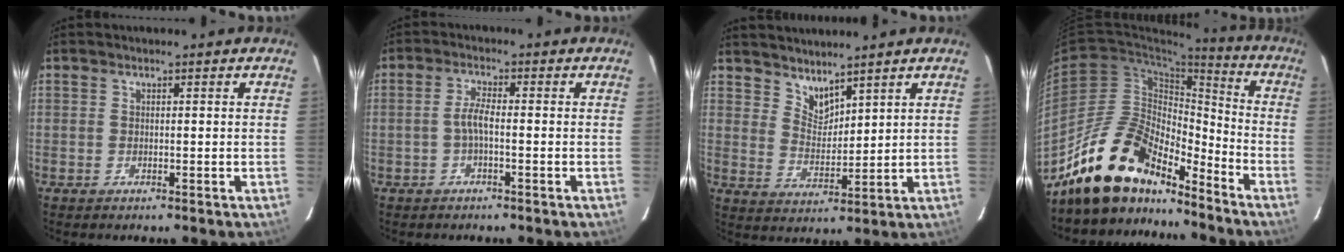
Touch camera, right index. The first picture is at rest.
{"total": 2.8, "force": [-1.0, 0.3, 2.6], "torque": [-0.058, 0.006, -0.020]}
{"total": 5.2, "force": [4.6, 1.7, 1.7], "torque": [-0.023, -0.006, 0.089]}
{"total": 17.7, "force": [-15.0, 6.1, 7.1], "torque": [-0.135, 0.018, -0.265]}